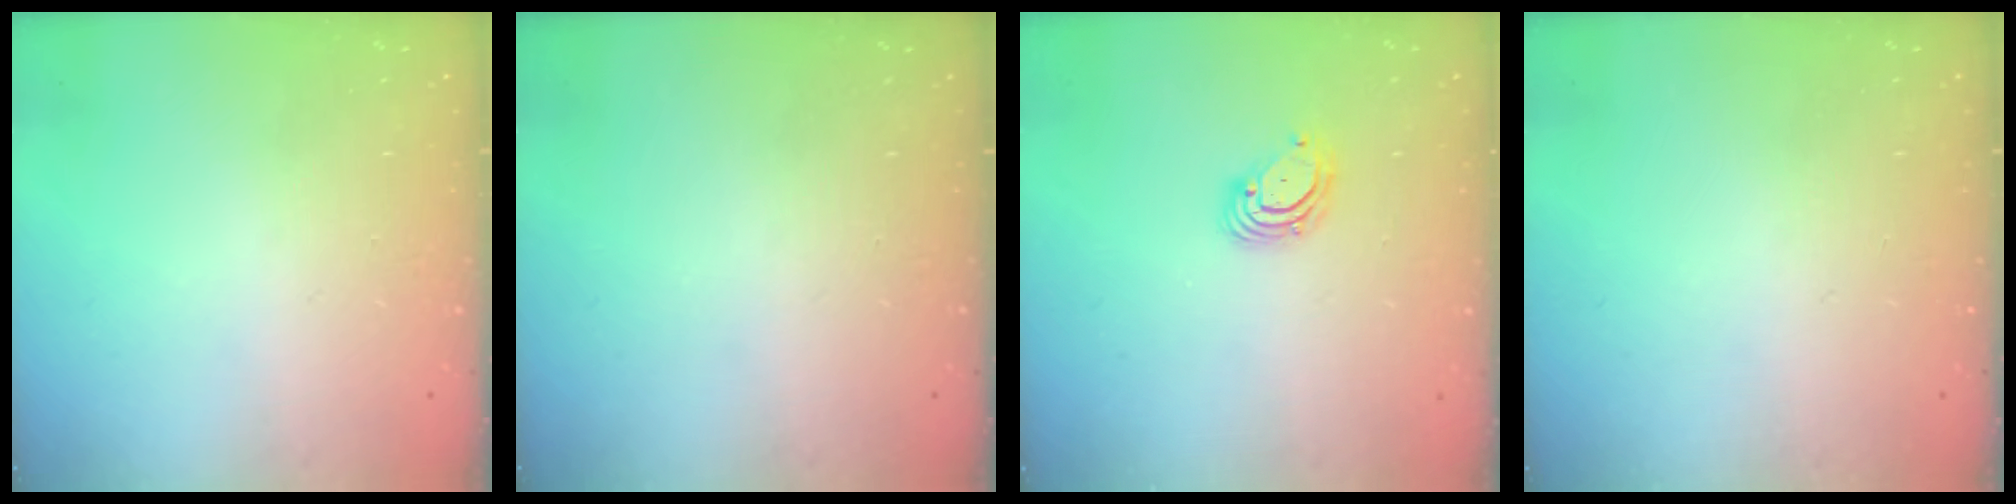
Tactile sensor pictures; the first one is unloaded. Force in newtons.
{"total": 0.0}
{"total": 3.9, "press": 3.9, "slide": 0.2}
{"total": 0.0}